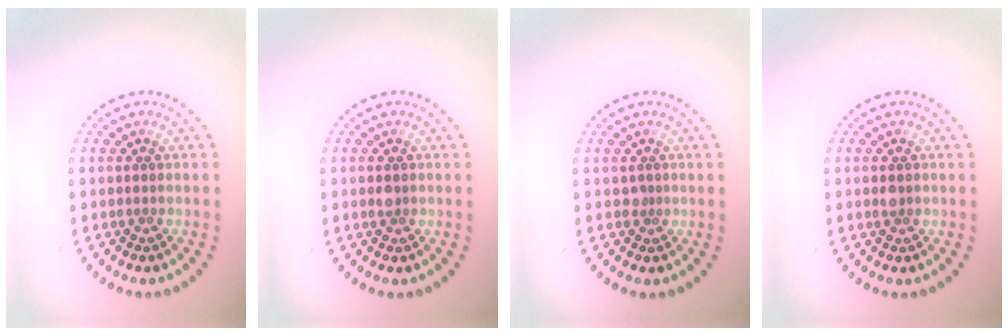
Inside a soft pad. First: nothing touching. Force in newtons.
{"total": 0.9, "press": 0.9, "slide": 0.0}
{"total": 0.6, "press": 0.5, "slide": 0.4}
{"total": 0.9, "press": 0.9, "slide": 0.0}